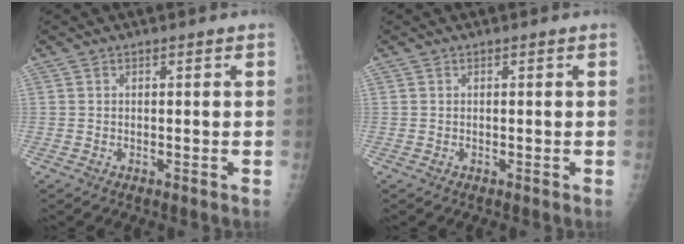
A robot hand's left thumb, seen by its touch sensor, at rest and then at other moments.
{"total": 0.0}